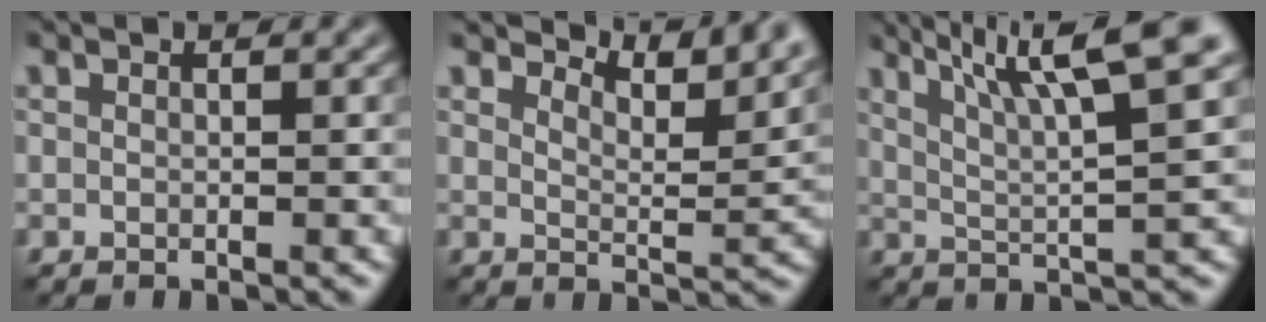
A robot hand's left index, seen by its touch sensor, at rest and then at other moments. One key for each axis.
{"total": 6.5, "fx": 6.0, "fy": 1.1, "fz": 2.1, "tx": -0.041, "ty": 0.002, "tz": 0.081}
{"total": 8.3, "fx": 4.9, "fy": 1.3, "fz": 6.5, "tx": -0.101, "ty": 0.017, "tz": 0.082}